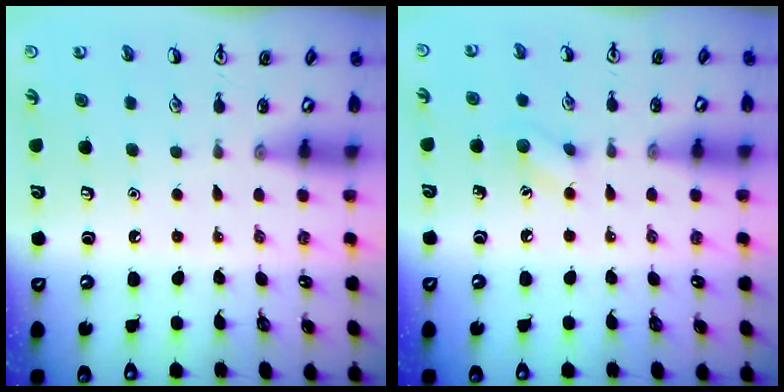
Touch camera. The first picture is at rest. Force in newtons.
{"total": 6.0, "press": 5.9, "slide": 1.1}